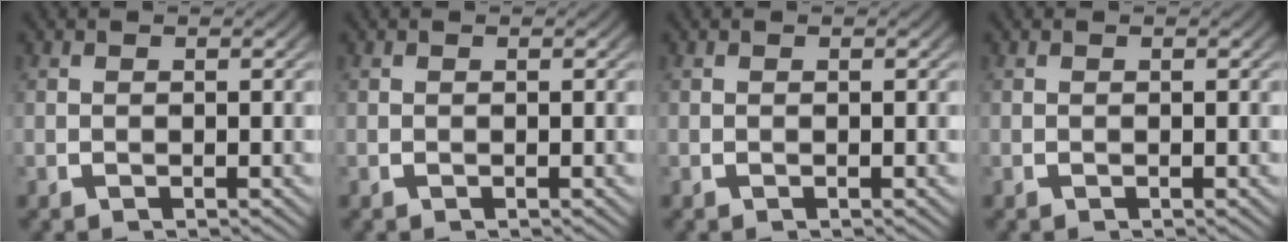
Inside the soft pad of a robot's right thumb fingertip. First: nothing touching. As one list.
[{"total": 0.0}, {"total": 0.0}, {"total": 0.0}]